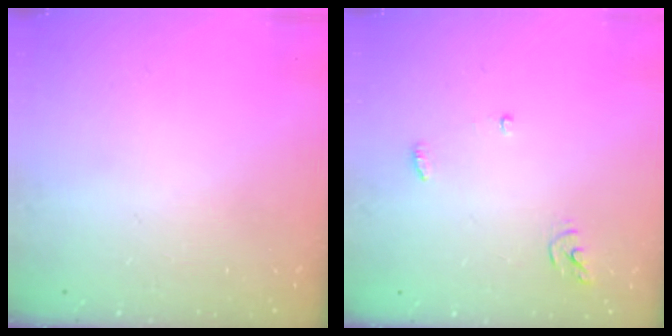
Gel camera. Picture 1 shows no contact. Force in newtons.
{"total": 3.4, "press": 3.4, "slide": 0.2}